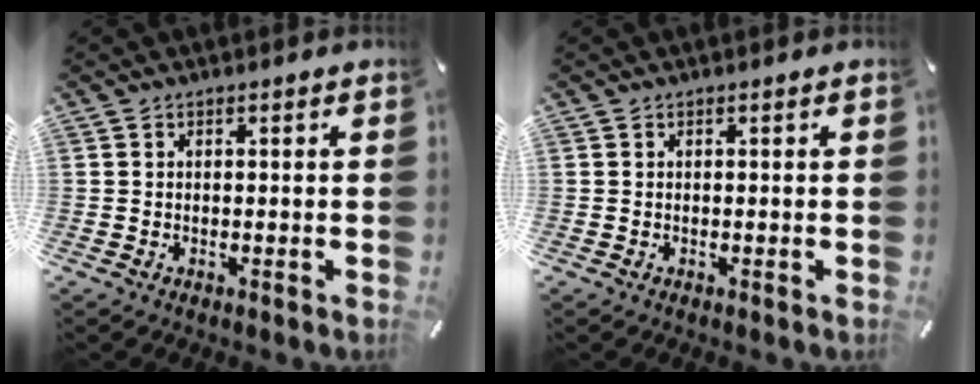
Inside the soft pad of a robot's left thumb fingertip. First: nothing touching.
{"total": 0.0}